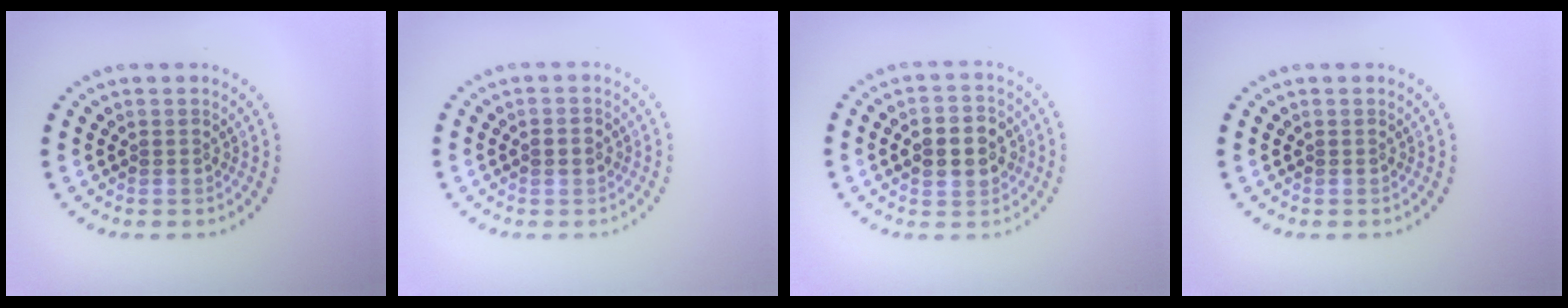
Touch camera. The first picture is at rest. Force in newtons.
{"total": 1.8, "press": 1.8, "slide": 0.2}
{"total": 4.0, "press": 4.0, "slide": 0.2}
{"total": 0.0}